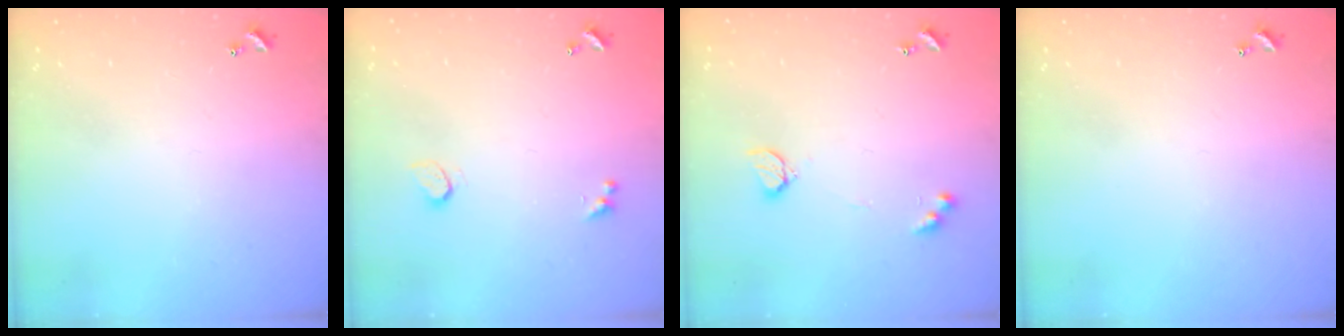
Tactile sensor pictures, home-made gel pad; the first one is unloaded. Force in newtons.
{"total": 0.9, "press": 0.8, "slide": 0.4}
{"total": 4.1, "press": 4.0, "slide": 0.8}
{"total": 0.0}